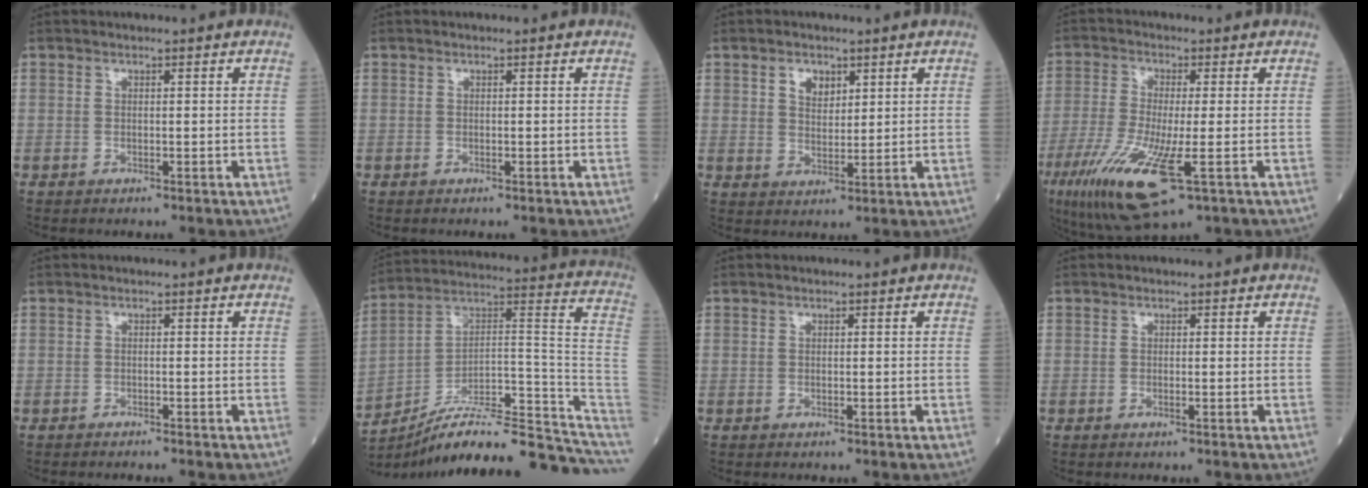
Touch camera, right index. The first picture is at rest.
{"total": 0.0}
{"total": 3.7, "force": [1.9, 2.4, 2.1], "torque": [-0.038, 0.005, 0.037]}
{"total": 13.0, "force": [-4.9, 2.2, 11.8], "torque": [-0.246, -0.041, -0.079]}
{"total": 1.6, "force": [-1.5, 0.0, 0.6], "torque": [-0.010, -0.002, -0.020]}
{"total": 22.8, "force": [-19.6, 2.7, 11.3], "torque": [-0.103, 0.057, -0.293]}
{"total": 0.0}
{"total": 0.0}